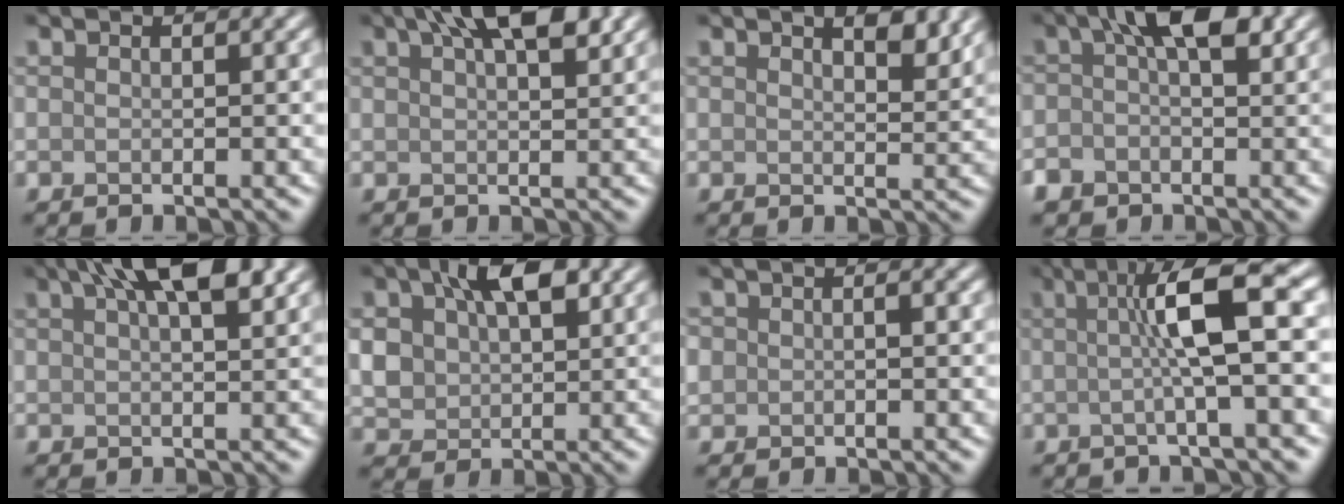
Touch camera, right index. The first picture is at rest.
{"total": 6.0, "force": [3.3, 2.2, 4.4], "torque": [-0.065, 0.015, 0.049]}
{"total": 2.7, "force": [1.8, 0.9, 1.8], "torque": [-0.023, -0.003, 0.030]}
{"total": 5.2, "force": [0.2, 3.3, 4.0], "torque": [-0.060, 0.013, -0.012]}
{"total": 6.5, "force": [3.5, 2.2, 5.0], "torque": [-0.075, 0.018, 0.053]}
{"total": 7.7, "force": [2.5, 5.1, 5.2], "torque": [-0.106, 0.006, 0.041]}
{"total": 1.6, "force": [0.0, 1.4, 0.9], "torque": [-0.015, 0.001, -0.002]}
{"total": 6.9, "force": [0.7, 1.1, 6.8], "torque": [-0.109, 0.016, 0.004]}